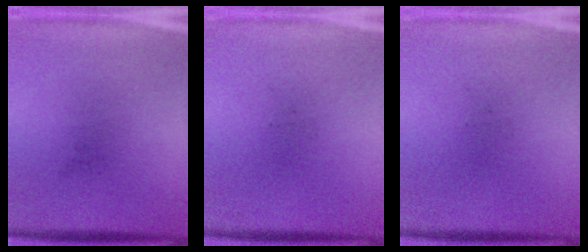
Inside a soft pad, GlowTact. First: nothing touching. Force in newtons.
{"total": 0.0}
{"total": 0.0}